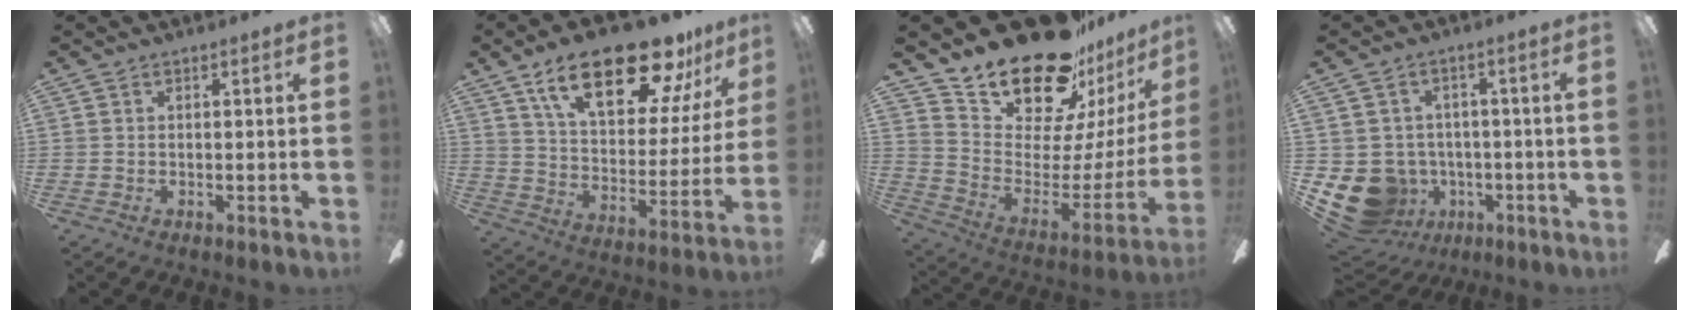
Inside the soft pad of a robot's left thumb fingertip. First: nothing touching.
{"total": 23.9, "force": [15.9, 9.5, 15.2], "torque": [-0.240, -0.085, 0.267]}
{"total": 23.4, "force": [19.6, 8.8, 9.1], "torque": [-0.155, -0.152, 0.357]}
{"total": 12.2, "force": [-4.3, 10.2, 5.3], "torque": [-0.137, 0.024, -0.069]}